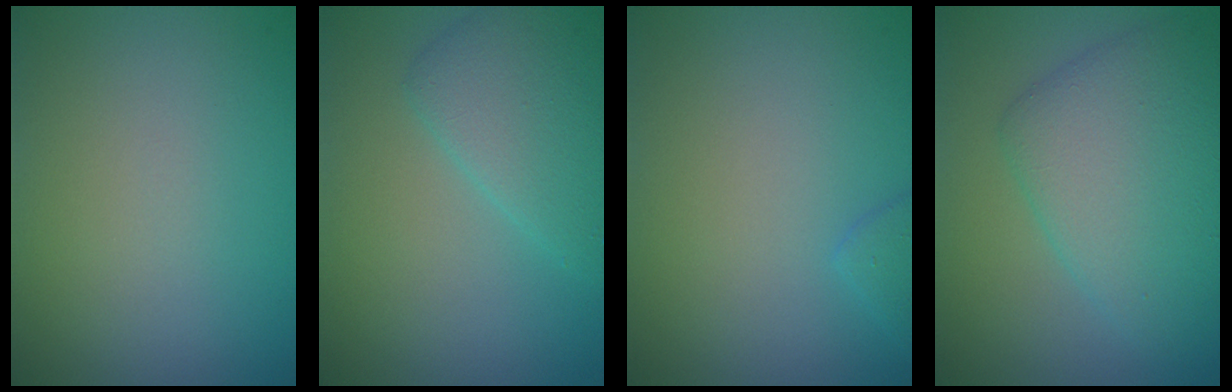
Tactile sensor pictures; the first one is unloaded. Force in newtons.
{"total": 3.8, "press": 3.8, "slide": 0.2}
{"total": 1.2, "press": 1.2, "slide": 0.1}
{"total": 6.3, "press": 6.3, "slide": 0.1}